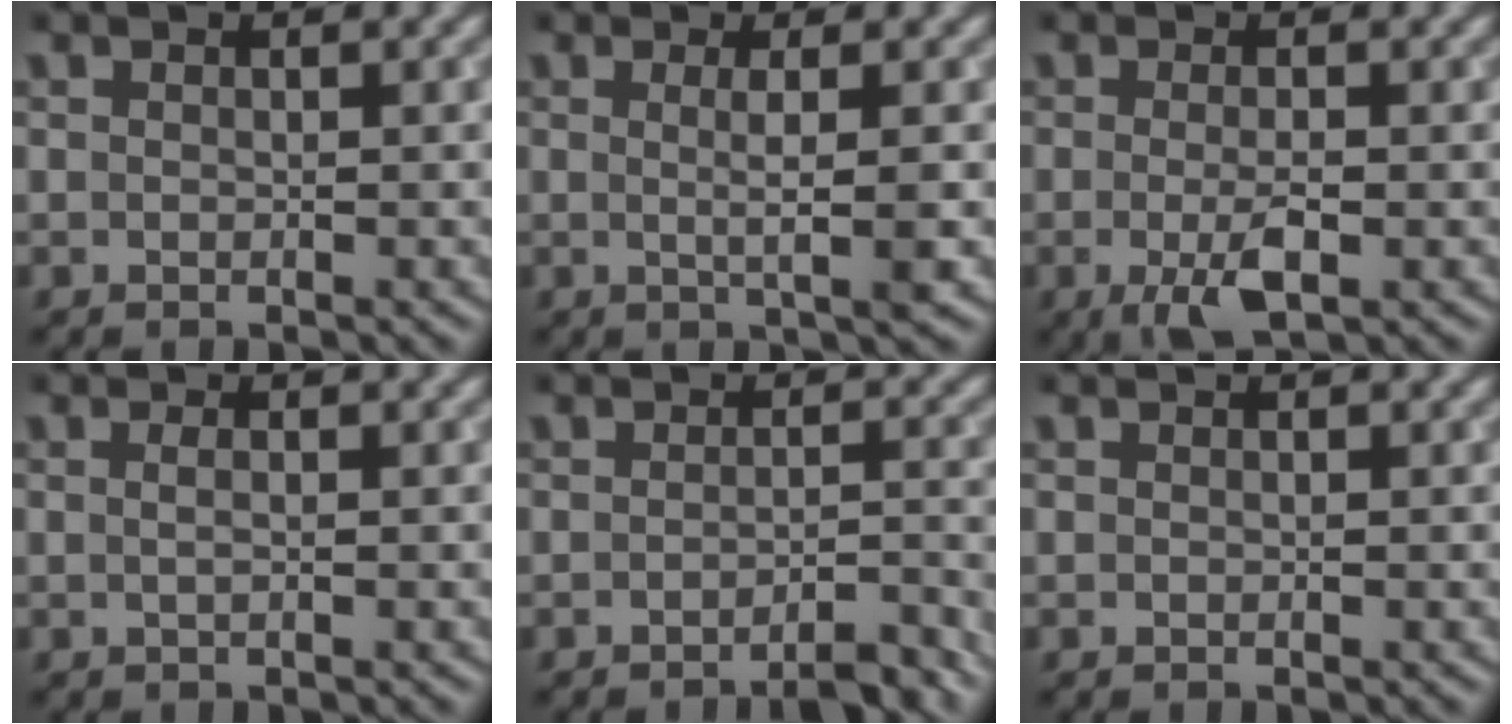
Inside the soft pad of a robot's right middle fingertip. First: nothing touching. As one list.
[{"total": 2.6, "force": [0.1, 0.5, 2.5], "torque": [-0.041, -0.002, -0.003]}, {"total": 3.5, "force": [-1.1, 0.9, 3.2], "torque": [-0.062, -0.010, -0.019]}, {"total": 0.8, "force": [0.1, 0.3, 0.8], "torque": [-0.013, 0.002, -0.001]}, {"total": 3.0, "force": [-2.4, 0.6, 1.7], "torque": [-0.010, 0.009, -0.040]}, {"total": 0.0}]